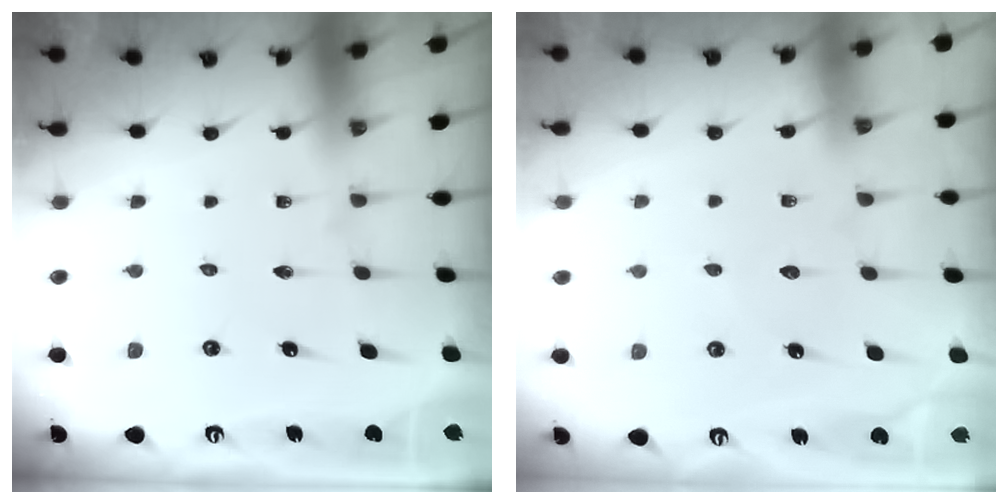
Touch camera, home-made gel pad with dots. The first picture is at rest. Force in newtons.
{"total": 4.0, "press": 3.9, "slide": 0.6}